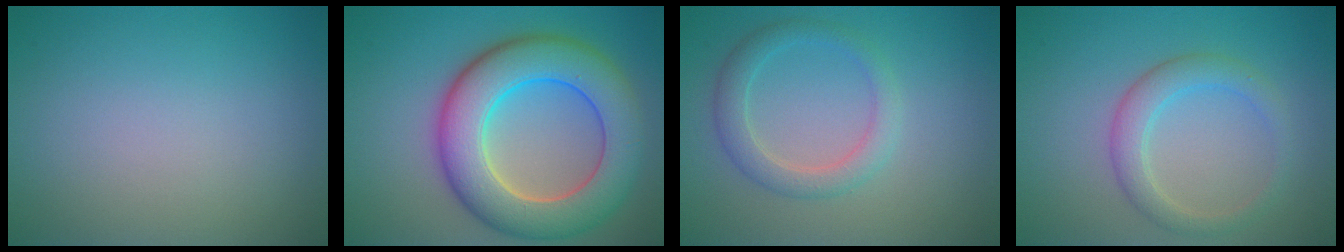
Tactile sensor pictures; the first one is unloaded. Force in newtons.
{"total": 10.0, "press": 9.9, "slide": 0.5}
{"total": 2.8, "press": 2.8, "slide": 0.1}
{"total": 2.9, "press": 2.9, "slide": 0.2}